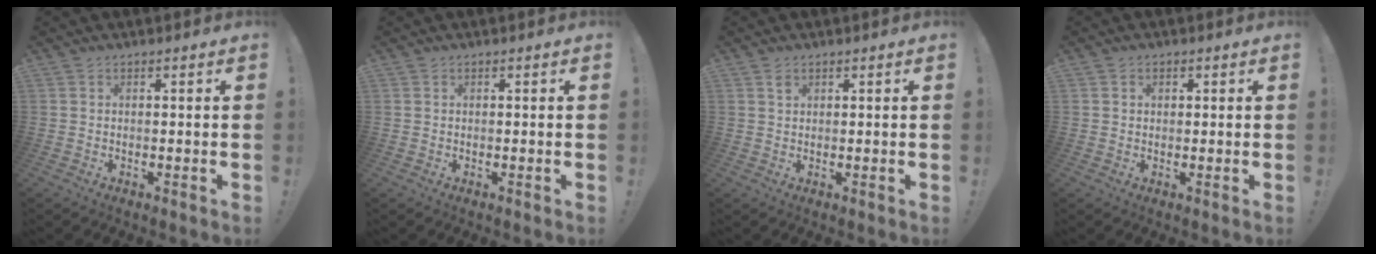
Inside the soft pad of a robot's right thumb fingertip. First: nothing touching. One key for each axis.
{"total": 0.0}
{"total": 1.4, "fx": 0.9, "fy": 0.9, "fz": 0.6, "tx": -0.003, "ty": -0.003, "tz": 0.015}
{"total": 1.2, "fx": 0.3, "fy": 1.1, "fz": 0.5, "tx": -0.002, "ty": 0.001, "tz": 0.003}